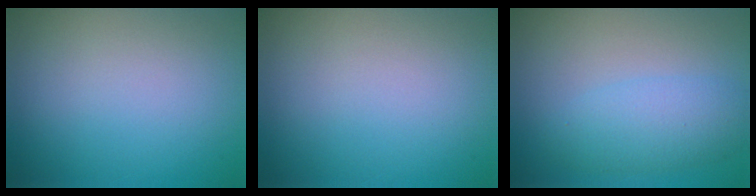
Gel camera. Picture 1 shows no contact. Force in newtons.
{"total": 0.0}
{"total": 2.2, "press": 2.2, "slide": 0.1}